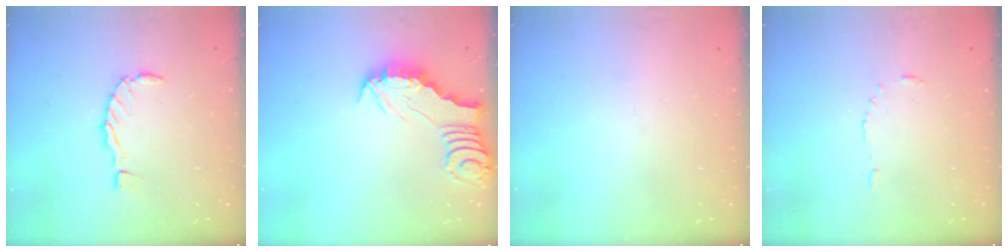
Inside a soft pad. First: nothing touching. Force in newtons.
{"total": 2.4, "press": 2.4, "slide": 0.2}
{"total": 0.0}
{"total": 3.4, "press": 3.4, "slide": 0.4}